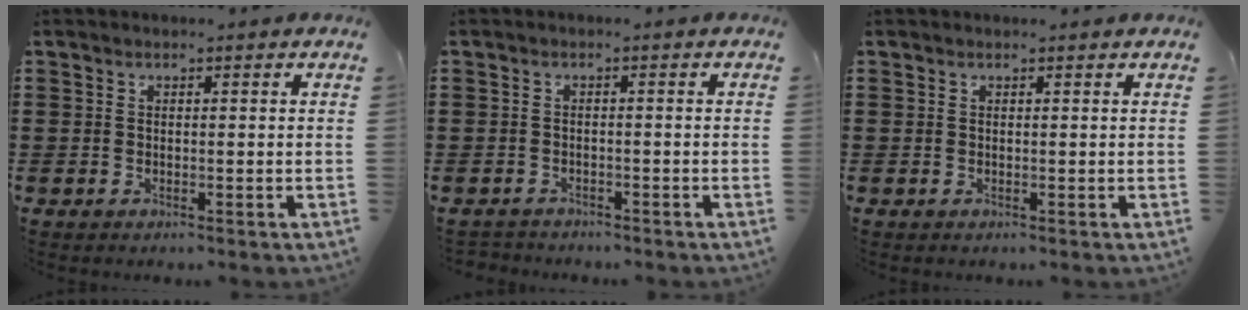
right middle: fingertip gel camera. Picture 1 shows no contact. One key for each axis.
{"total": 1.5, "fx": -1.5, "fy": 0.4, "fz": -0.2, "tx": -0.001, "ty": 0.002, "tz": -0.033}
{"total": 0.0}